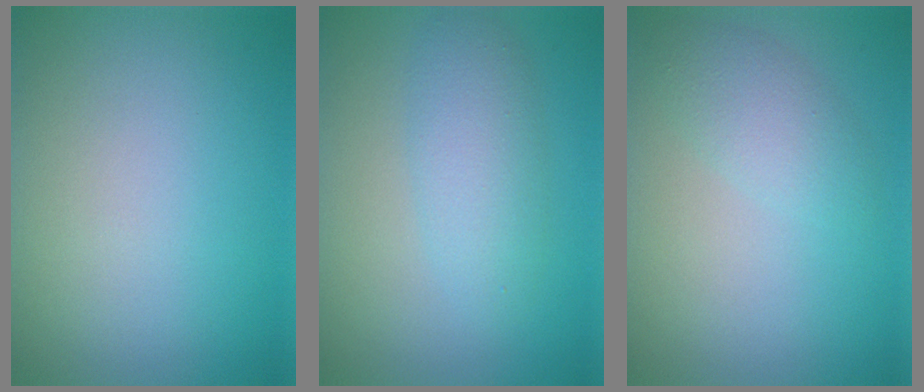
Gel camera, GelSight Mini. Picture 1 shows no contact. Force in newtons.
{"total": 3.3, "press": 3.3, "slide": 0.1}
{"total": 2.4, "press": 2.4, "slide": 0.2}